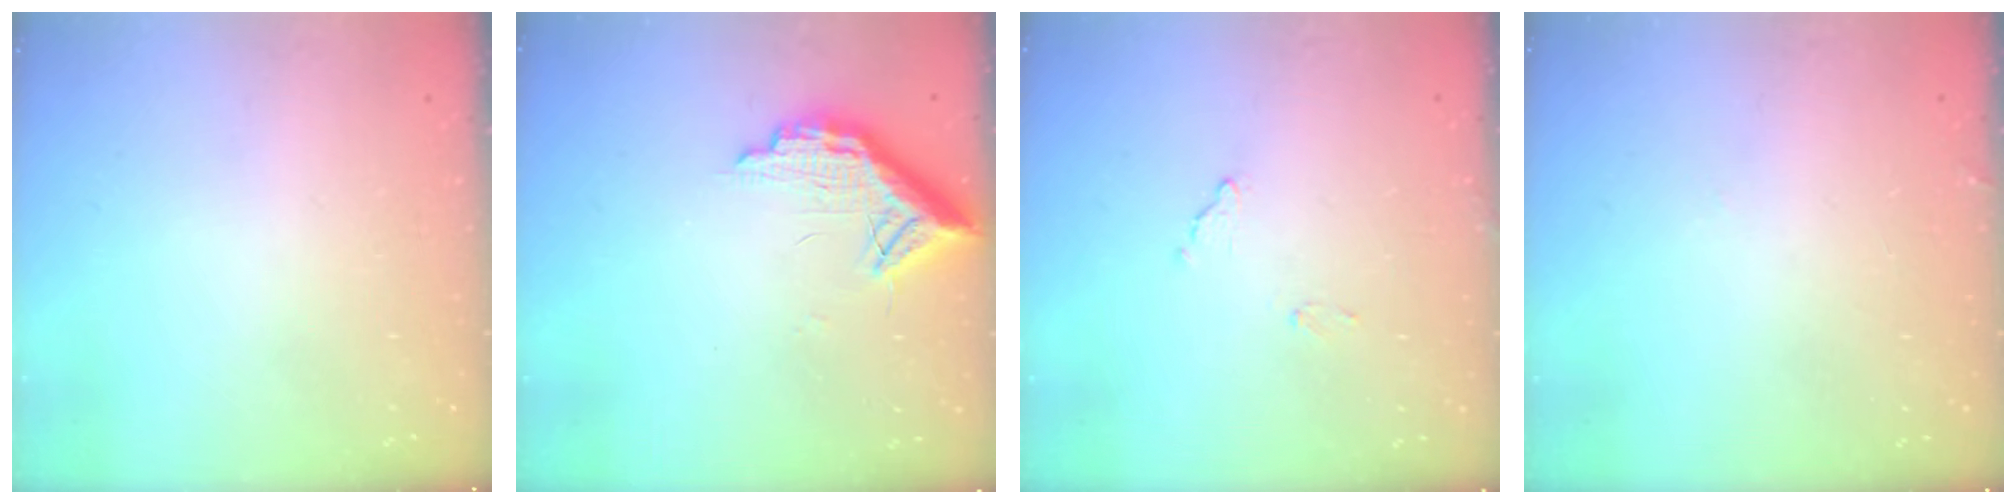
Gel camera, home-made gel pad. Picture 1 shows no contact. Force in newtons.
{"total": 11.0, "press": 11.0, "slide": 0.7}
{"total": 9.5, "press": 9.5, "slide": 0.4}
{"total": 5.0, "press": 5.0, "slide": 0.2}